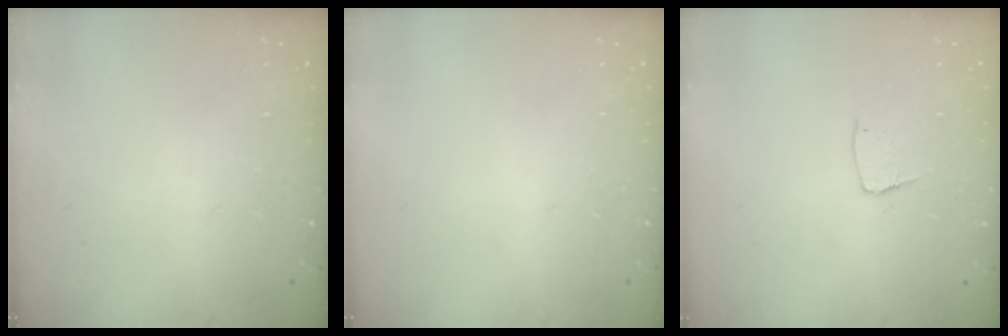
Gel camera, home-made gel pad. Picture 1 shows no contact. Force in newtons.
{"total": 0.0}
{"total": 4.7, "press": 4.7, "slide": 0.3}